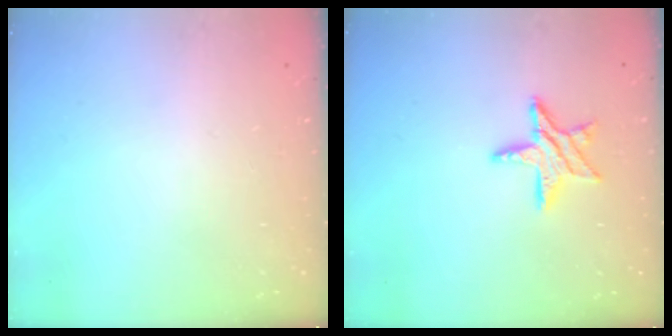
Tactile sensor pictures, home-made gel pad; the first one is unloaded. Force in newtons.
{"total": 10.5, "press": 10.4, "slide": 0.8}